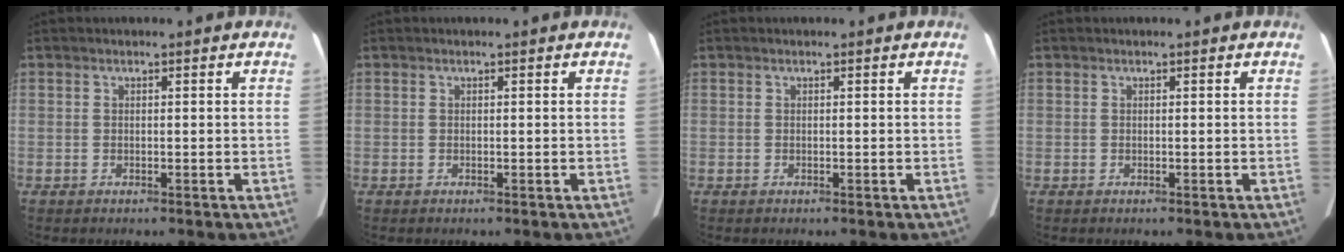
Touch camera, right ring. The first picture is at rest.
{"total": 0.0}
{"total": 0.0}
{"total": 0.0}